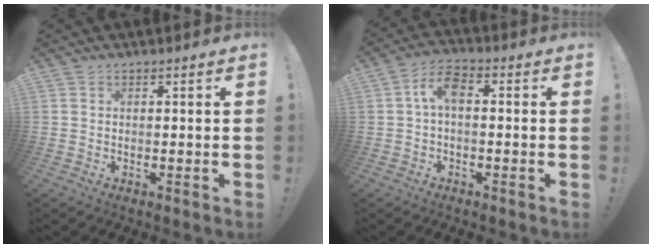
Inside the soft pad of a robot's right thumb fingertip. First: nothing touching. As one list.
[{"total": 6.6, "force": [0.4, 3.0, 5.9], "torque": [-0.124, 0.006, 0.008]}]